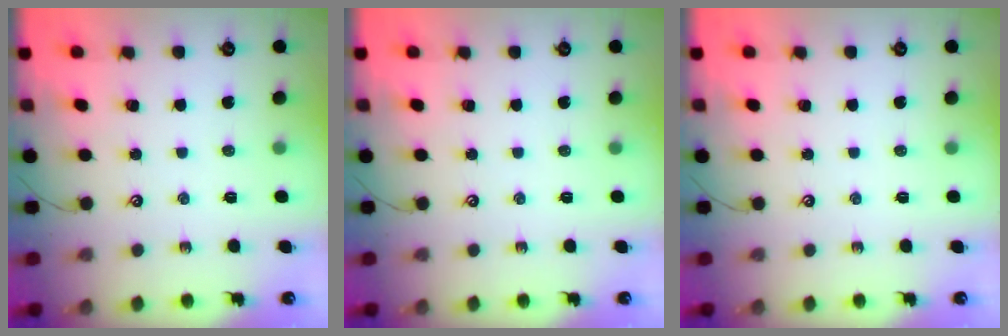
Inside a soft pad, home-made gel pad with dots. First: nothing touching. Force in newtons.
{"total": 0.0}
{"total": 0.0}